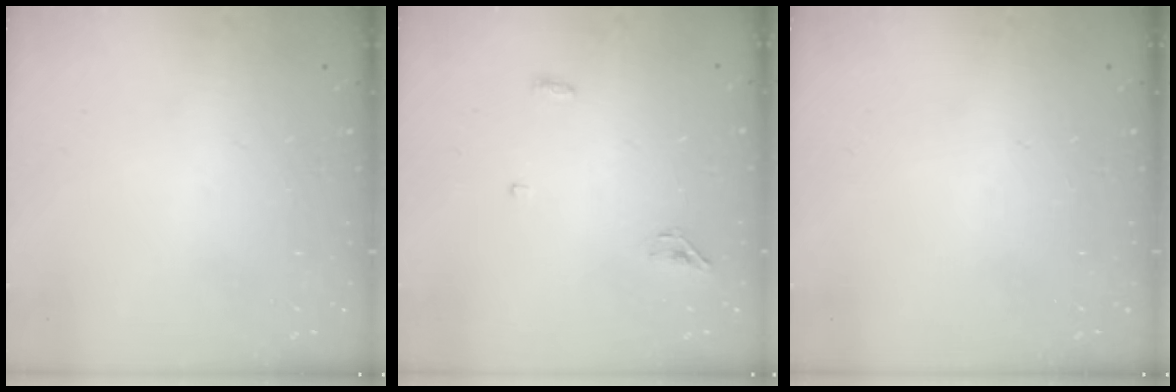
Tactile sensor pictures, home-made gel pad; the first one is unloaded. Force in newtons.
{"total": 3.4, "press": 3.3, "slide": 1.0}
{"total": 0.0}